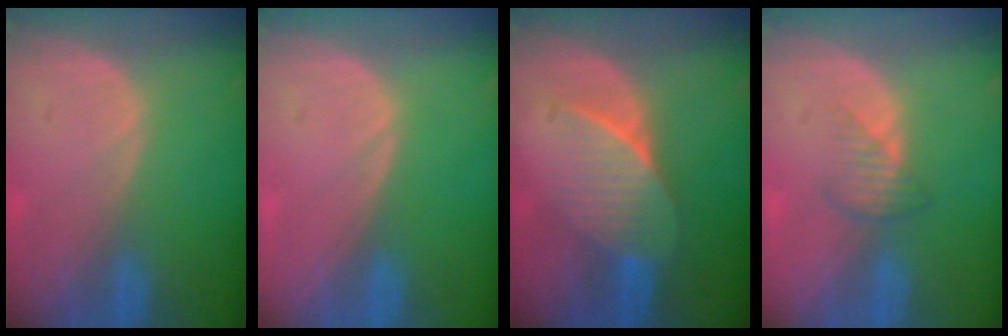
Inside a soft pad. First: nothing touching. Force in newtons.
{"total": 0.0}
{"total": 7.2, "press": 6.6, "slide": 2.8}
{"total": 2.7, "press": 2.6, "slide": 0.6}